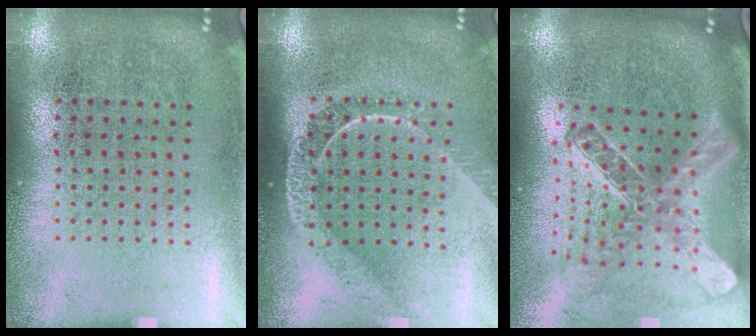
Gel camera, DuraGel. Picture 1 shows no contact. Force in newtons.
{"total": 1.8, "press": 1.4, "slide": 1.0}
{"total": 2.7, "press": 2.0, "slide": 1.8}